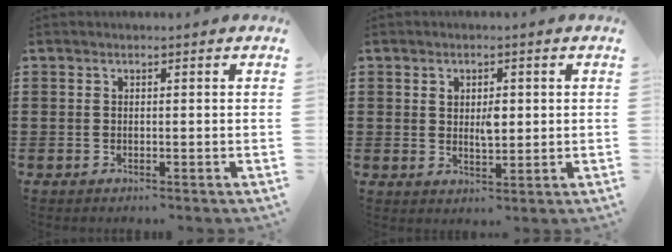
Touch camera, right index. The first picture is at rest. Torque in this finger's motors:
{"motor_torque": [0.36, 0.33, 0.33, 0.07]}